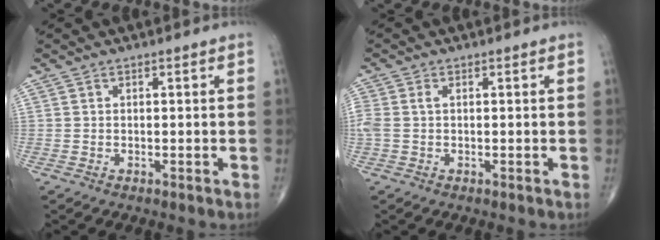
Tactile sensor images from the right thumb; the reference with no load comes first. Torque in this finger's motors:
{"motor_torque": [-0.16, -0.21, 0.44, 0.08, 0.11]}